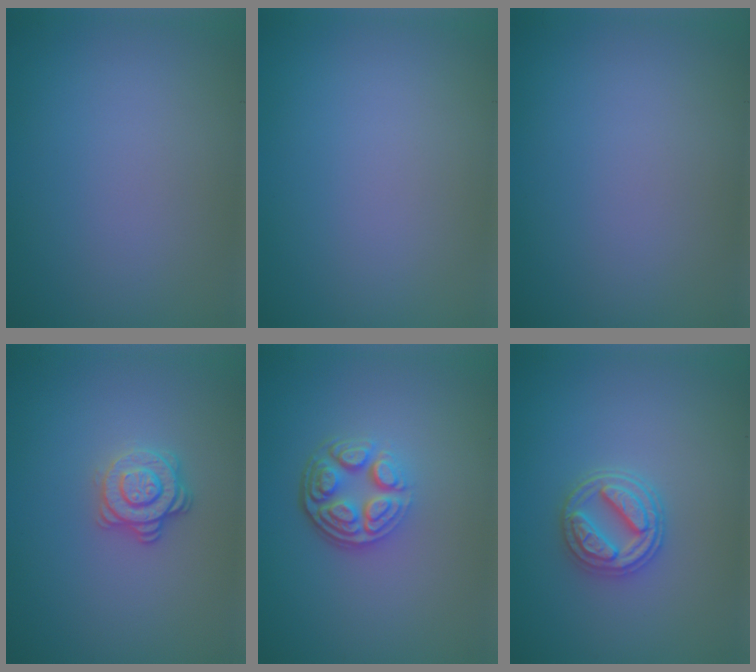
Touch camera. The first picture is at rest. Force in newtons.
{"total": 0.0}
{"total": 0.0}
{"total": 2.8, "press": 2.5, "slide": 1.2}
{"total": 4.7, "press": 3.3, "slide": 3.3}
{"total": 3.6, "press": 3.3, "slide": 1.4}